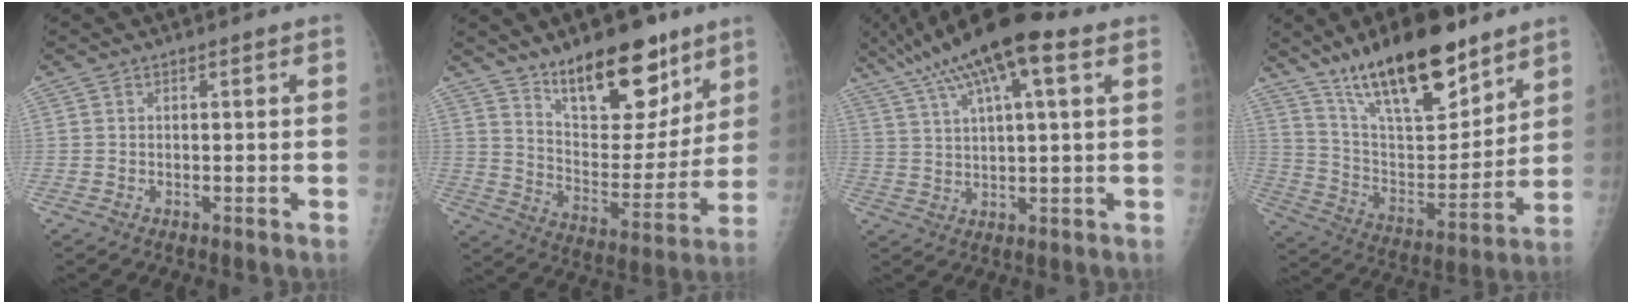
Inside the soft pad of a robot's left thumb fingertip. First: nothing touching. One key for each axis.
{"total": 19.1, "fx": 12.8, "fy": 8.4, "fz": 11.3, "tx": -0.114, "ty": -0.089, "tz": 0.210}
{"total": 16.1, "fx": 8.7, "fy": 4.4, "fz": 12.8, "tx": -0.231, "ty": 0.013, "tz": 0.150}
{"total": 22.5, "fx": 15.8, "fy": 7.9, "fz": 14.0, "tx": -0.191, "ty": -0.076, "tz": 0.275}